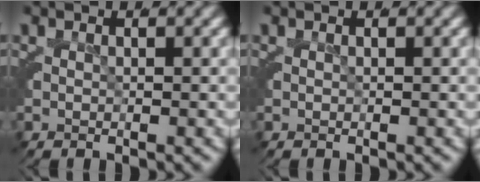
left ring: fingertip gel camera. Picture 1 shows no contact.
{"total": 0.0}